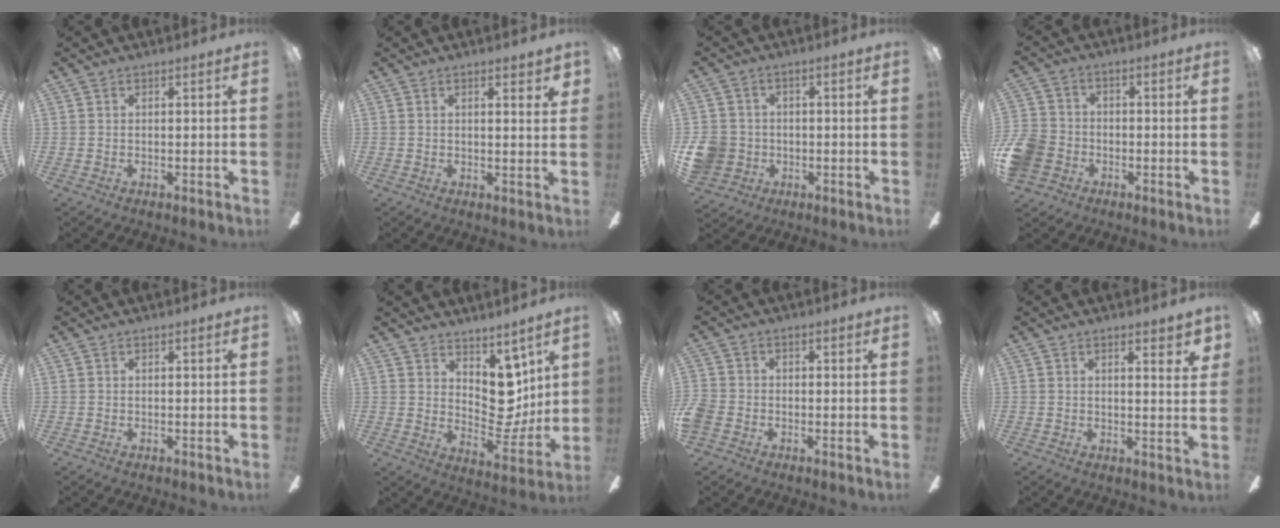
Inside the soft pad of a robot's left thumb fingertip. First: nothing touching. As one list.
[{"total": 2.4, "force": [1.2, 0.3, 2.0], "torque": [-0.034, -0.003, 0.019]}, {"total": 8.4, "force": [-1.8, 7.7, 2.8], "torque": [-0.080, 0.024, -0.030]}, {"total": 9.0, "force": [-3.7, 7.3, 3.7], "torque": [-0.097, 0.037, -0.069]}, {"total": 0.0}, {"total": 11.0, "force": [5.3, 7.5, 5.9], "torque": [-0.060, -0.056, 0.107]}, {"total": 3.9, "force": [-1.8, 3.0, 1.6], "torque": [-0.030, 0.015, -0.032]}, {"total": 3.5, "force": [1.8, 0.7, 2.9], "torque": [-0.036, -0.008, 0.026]}]